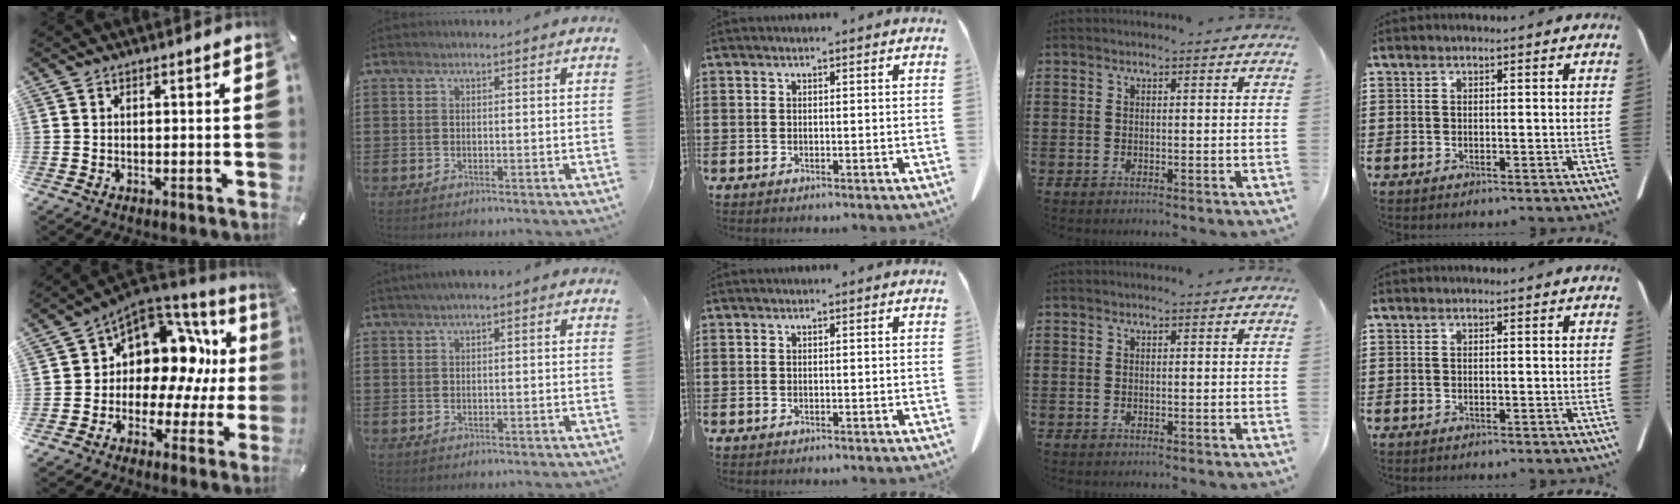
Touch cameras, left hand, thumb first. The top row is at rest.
{"thumb": {"total": 11.7, "force": [3.3, 9.3, 6.2], "torque": [-0.101, -0.043, 0.057]}, "index": {"total": 1.2, "force": [-0.3, 0.6, 1.0], "torque": [-0.019, 0.003, -0.008]}}